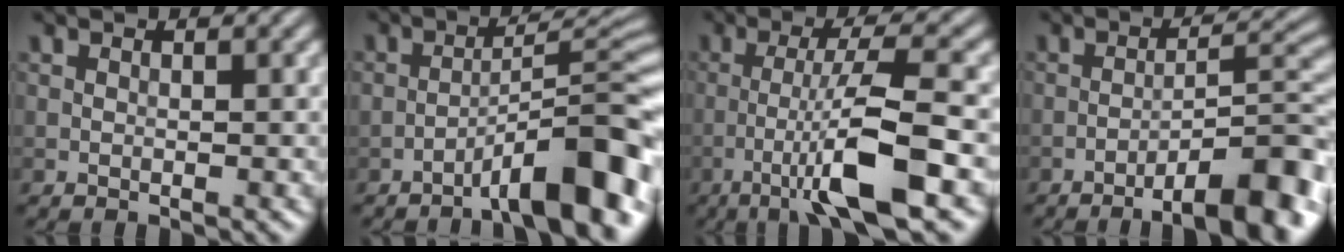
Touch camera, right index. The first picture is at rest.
{"total": 8.6, "force": [-5.4, 1.6, 6.5], "torque": [-0.087, 0.024, -0.085]}
{"total": 7.6, "force": [-3.1, 0.5, 7.0], "torque": [-0.123, 0.016, -0.059]}
{"total": 9.4, "force": [-6.0, 2.0, 6.9], "torque": [-0.089, 0.017, -0.090]}